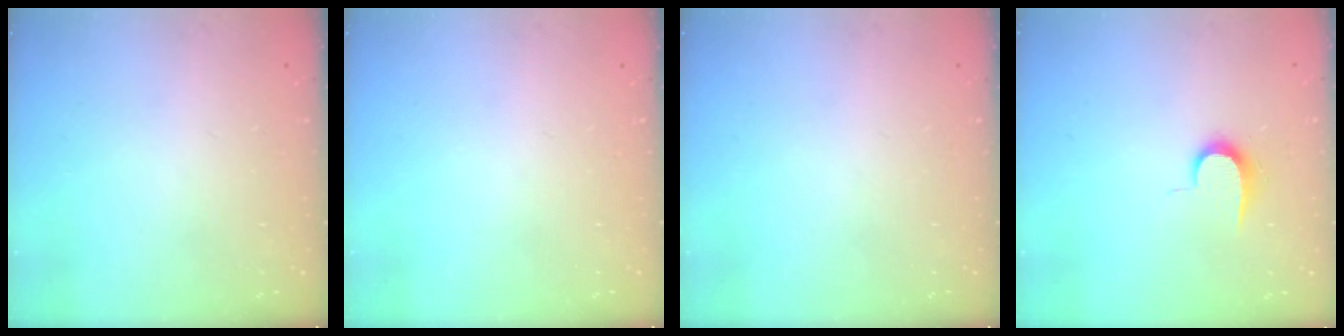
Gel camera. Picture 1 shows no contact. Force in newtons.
{"total": 0.0}
{"total": 0.0}
{"total": 6.6, "press": 6.5, "slide": 0.8}